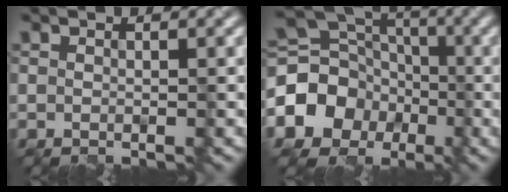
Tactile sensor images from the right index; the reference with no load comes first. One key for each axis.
{"total": 7.8, "fx": -2.4, "fy": 6.7, "fz": 3.3, "tx": -0.060, "ty": 0.003, "tz": -0.066}